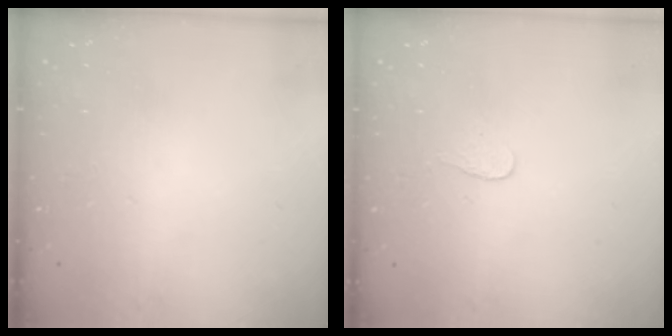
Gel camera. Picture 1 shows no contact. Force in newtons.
{"total": 2.7, "press": 2.7, "slide": 0.3}